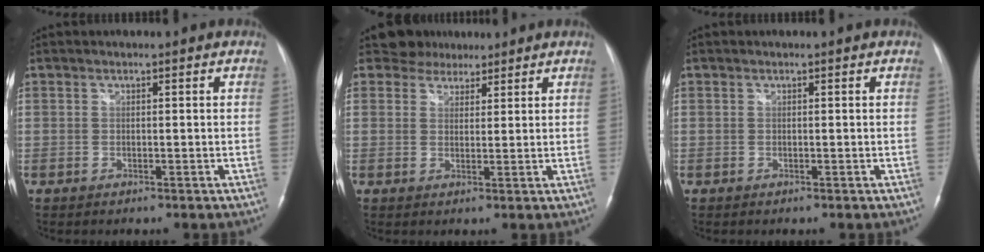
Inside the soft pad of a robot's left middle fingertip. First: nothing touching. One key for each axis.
{"total": 4.2, "fx": 3.4, "fy": 2.4, "fz": -0.2, "tx": 0.008, "ty": 0.003, "tz": 0.048}
{"total": 0.0}